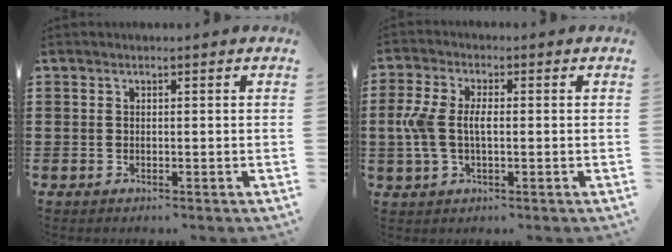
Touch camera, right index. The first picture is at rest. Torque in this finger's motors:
{"motor_torque": [1.06, -0.34, 0.59, 0.21]}